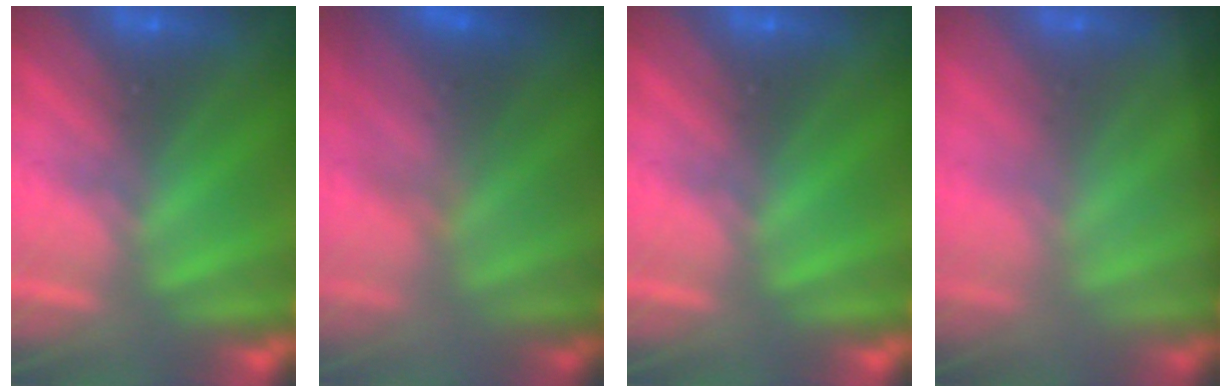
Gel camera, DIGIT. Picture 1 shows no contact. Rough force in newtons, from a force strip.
{"total": 4.5}
{"total": 0.0}
{"total": 1.4}